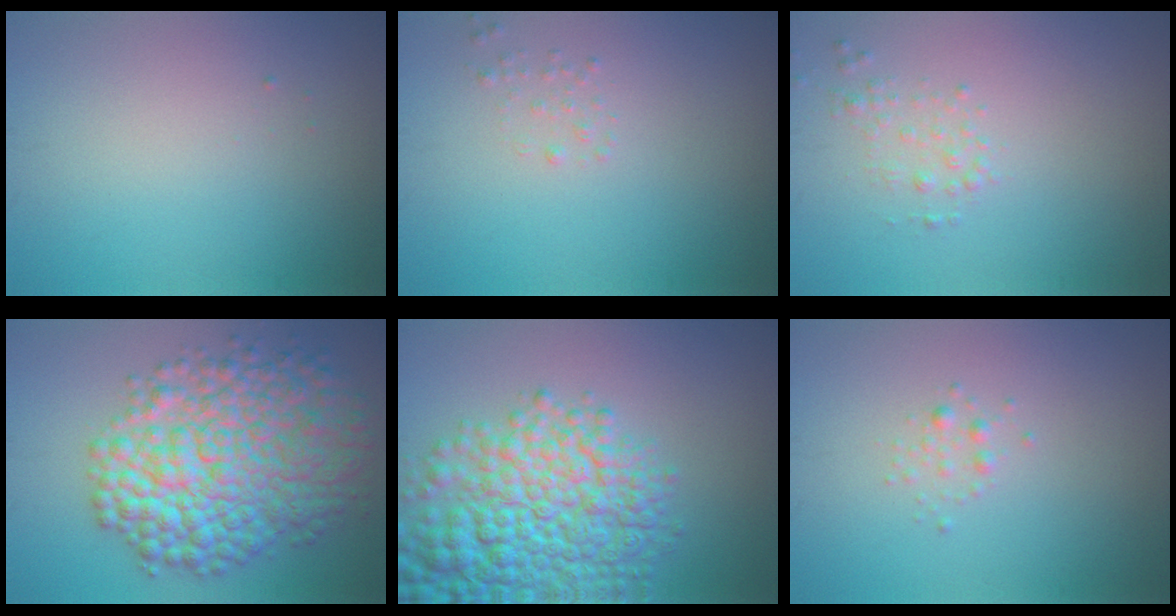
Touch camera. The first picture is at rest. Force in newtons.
{"total": 0.6, "press": 0.6, "slide": 0.1}
{"total": 1.0, "press": 1.0, "slide": 0.0}
{"total": 10.0, "press": 10.0, "slide": 0.1}
{"total": 9.2, "press": 9.2, "slide": 0.4}
{"total": 0.8, "press": 0.8, "slide": 0.0}